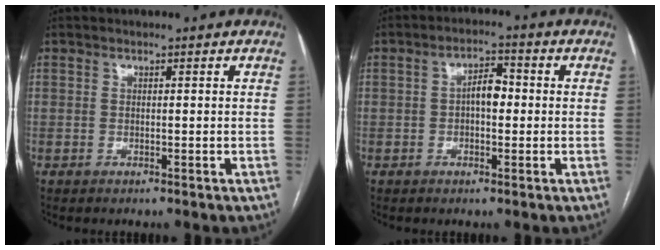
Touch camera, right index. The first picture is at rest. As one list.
[{"total": 4.1, "force": [-0.1, 1.9, 3.7], "torque": [-0.060, 0.017, -0.003]}]